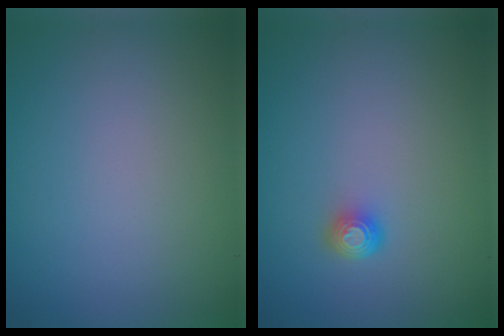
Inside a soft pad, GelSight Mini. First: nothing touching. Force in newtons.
{"total": 1.5, "press": 1.2, "slide": 0.9}